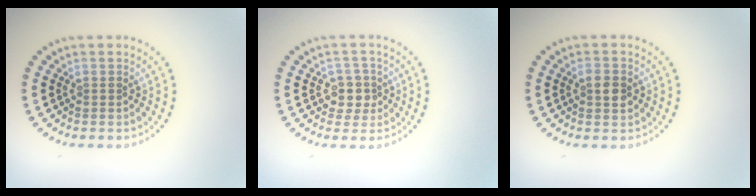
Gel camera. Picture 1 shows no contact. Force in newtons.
{"total": 2.3, "press": 2.0, "slide": 1.1}
{"total": 1.7, "press": 1.7, "slide": 0.2}